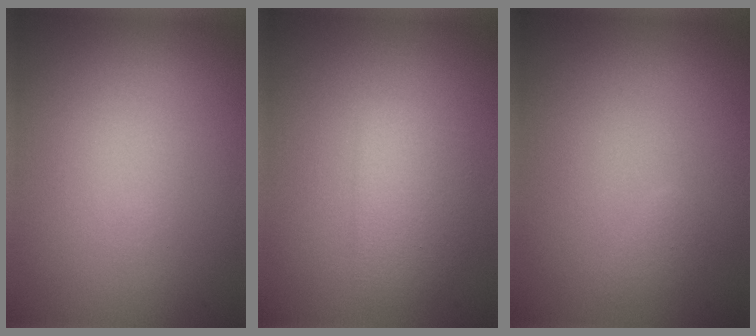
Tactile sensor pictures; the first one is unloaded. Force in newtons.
{"total": 2.6, "press": 2.6, "slide": 0.0}
{"total": 0.7, "press": 0.7, "slide": 0.1}